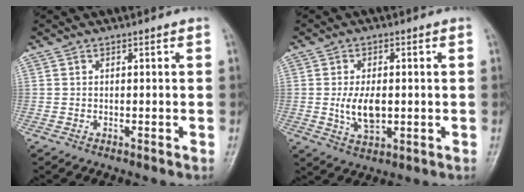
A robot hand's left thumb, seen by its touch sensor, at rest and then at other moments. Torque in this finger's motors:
{"motor_torque": [0.04, 0.23, 0.67, -0.10, 0.07]}